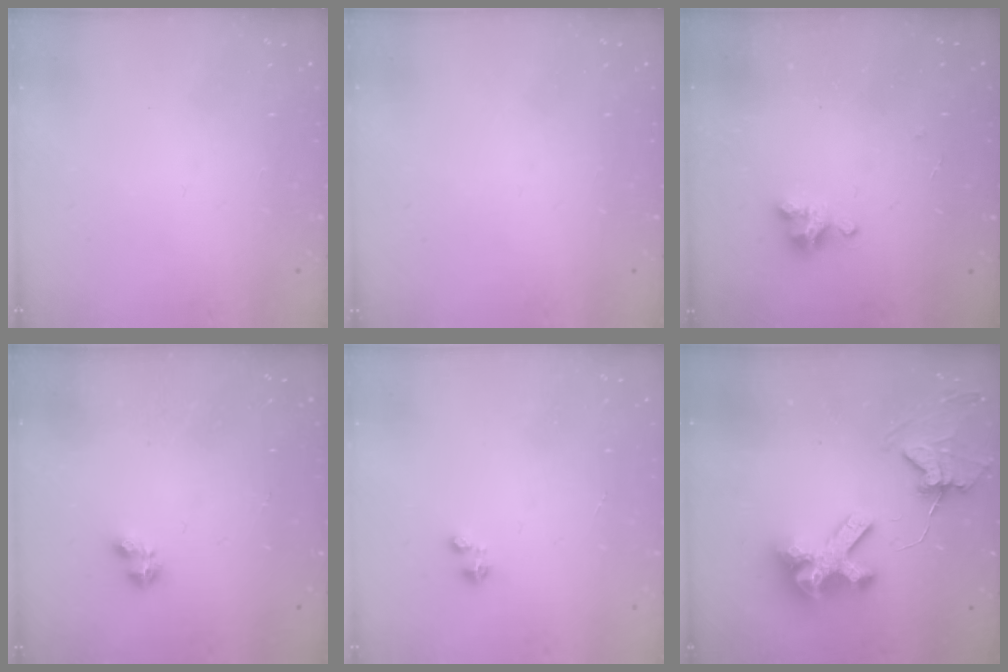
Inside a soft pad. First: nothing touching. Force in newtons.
{"total": 0.0}
{"total": 5.5, "press": 5.5, "slide": 0.4}
{"total": 2.2, "press": 2.2, "slide": 0.4}
{"total": 0.0}
{"total": 11.7, "press": 11.6, "slide": 1.3}